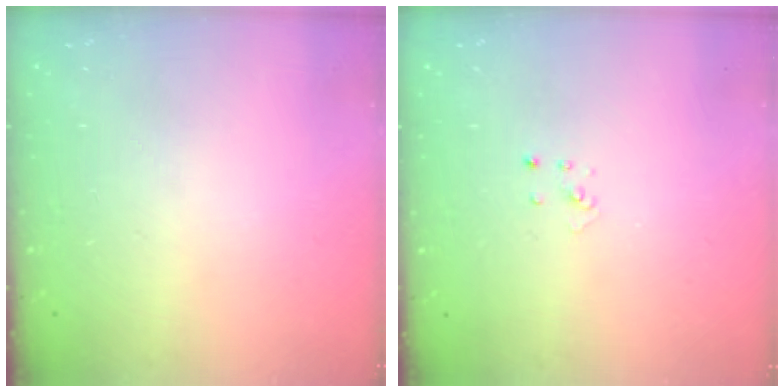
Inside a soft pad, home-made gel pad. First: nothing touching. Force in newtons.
{"total": 2.1, "press": 2.1, "slide": 0.1}